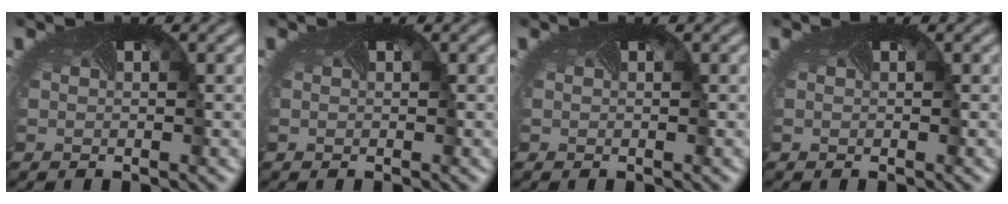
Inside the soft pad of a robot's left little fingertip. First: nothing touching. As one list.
[{"total": 0.0}, {"total": 0.0}, {"total": 0.0}]